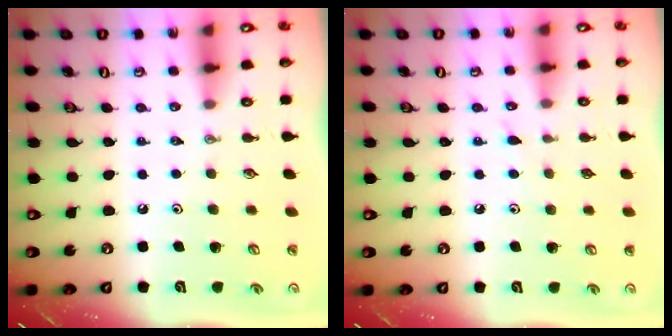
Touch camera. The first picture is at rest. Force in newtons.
{"total": 4.9, "press": 4.8, "slide": 0.7}